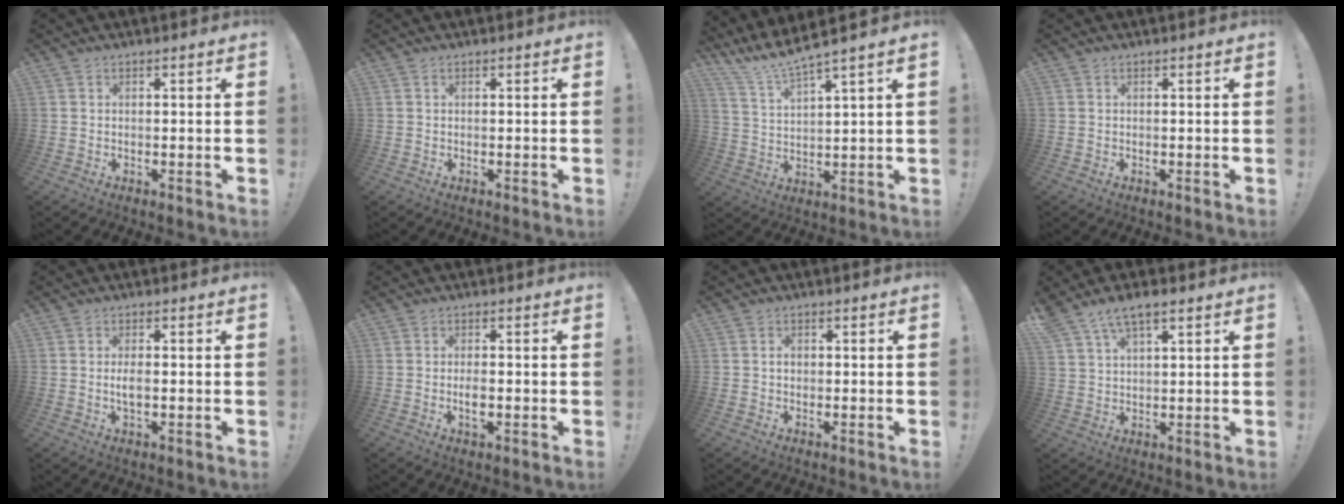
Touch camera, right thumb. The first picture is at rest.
{"total": 0.0}
{"total": 7.7, "force": [7.0, -0.5, 3.3], "torque": [-0.075, -0.051, 0.123]}
{"total": 0.0}
{"total": 3.0, "force": [-0.6, 1.2, 2.7], "torque": [-0.054, 0.001, -0.014]}
{"total": 3.2, "force": [-1.1, 1.4, 2.7], "torque": [-0.044, -0.001, -0.021]}
{"total": 1.5, "force": [-0.3, 1.1, 0.9], "torque": [-0.018, 0.005, -0.006]}
{"total": 6.7, "force": [4.7, 2.5, 4.1], "torque": [-0.072, -0.017, 0.086]}